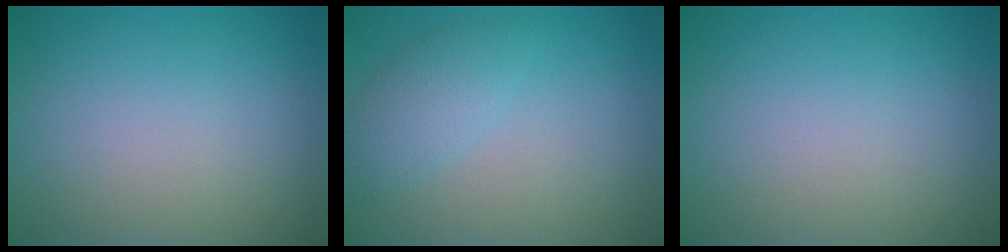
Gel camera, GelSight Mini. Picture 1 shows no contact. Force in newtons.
{"total": 2.5, "press": 2.5, "slide": 0.1}
{"total": 0.0}